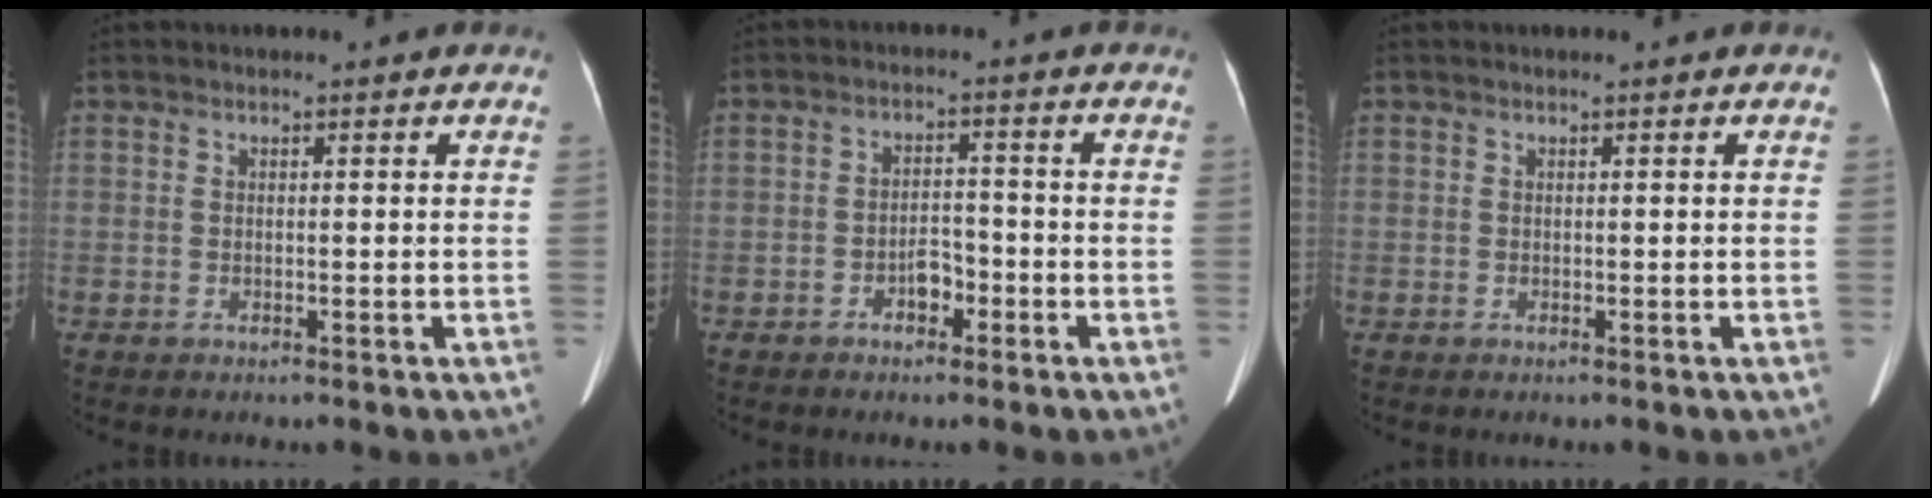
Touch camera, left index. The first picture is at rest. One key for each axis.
{"total": 3.0, "fx": -1.7, "fy": 1.5, "fz": 1.9, "tx": -0.030, "ty": 0.008, "tz": -0.030}
{"total": 0.0}